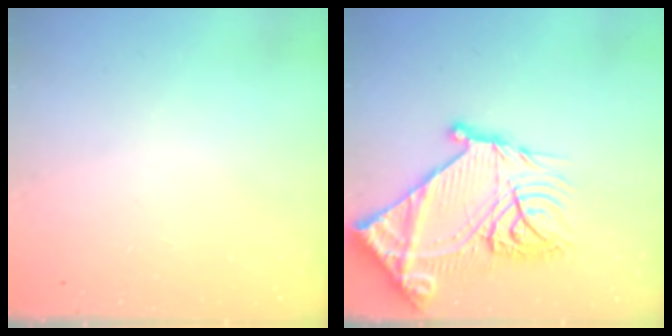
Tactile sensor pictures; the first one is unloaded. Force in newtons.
{"total": 28.1, "press": 27.9, "slide": 3.3}